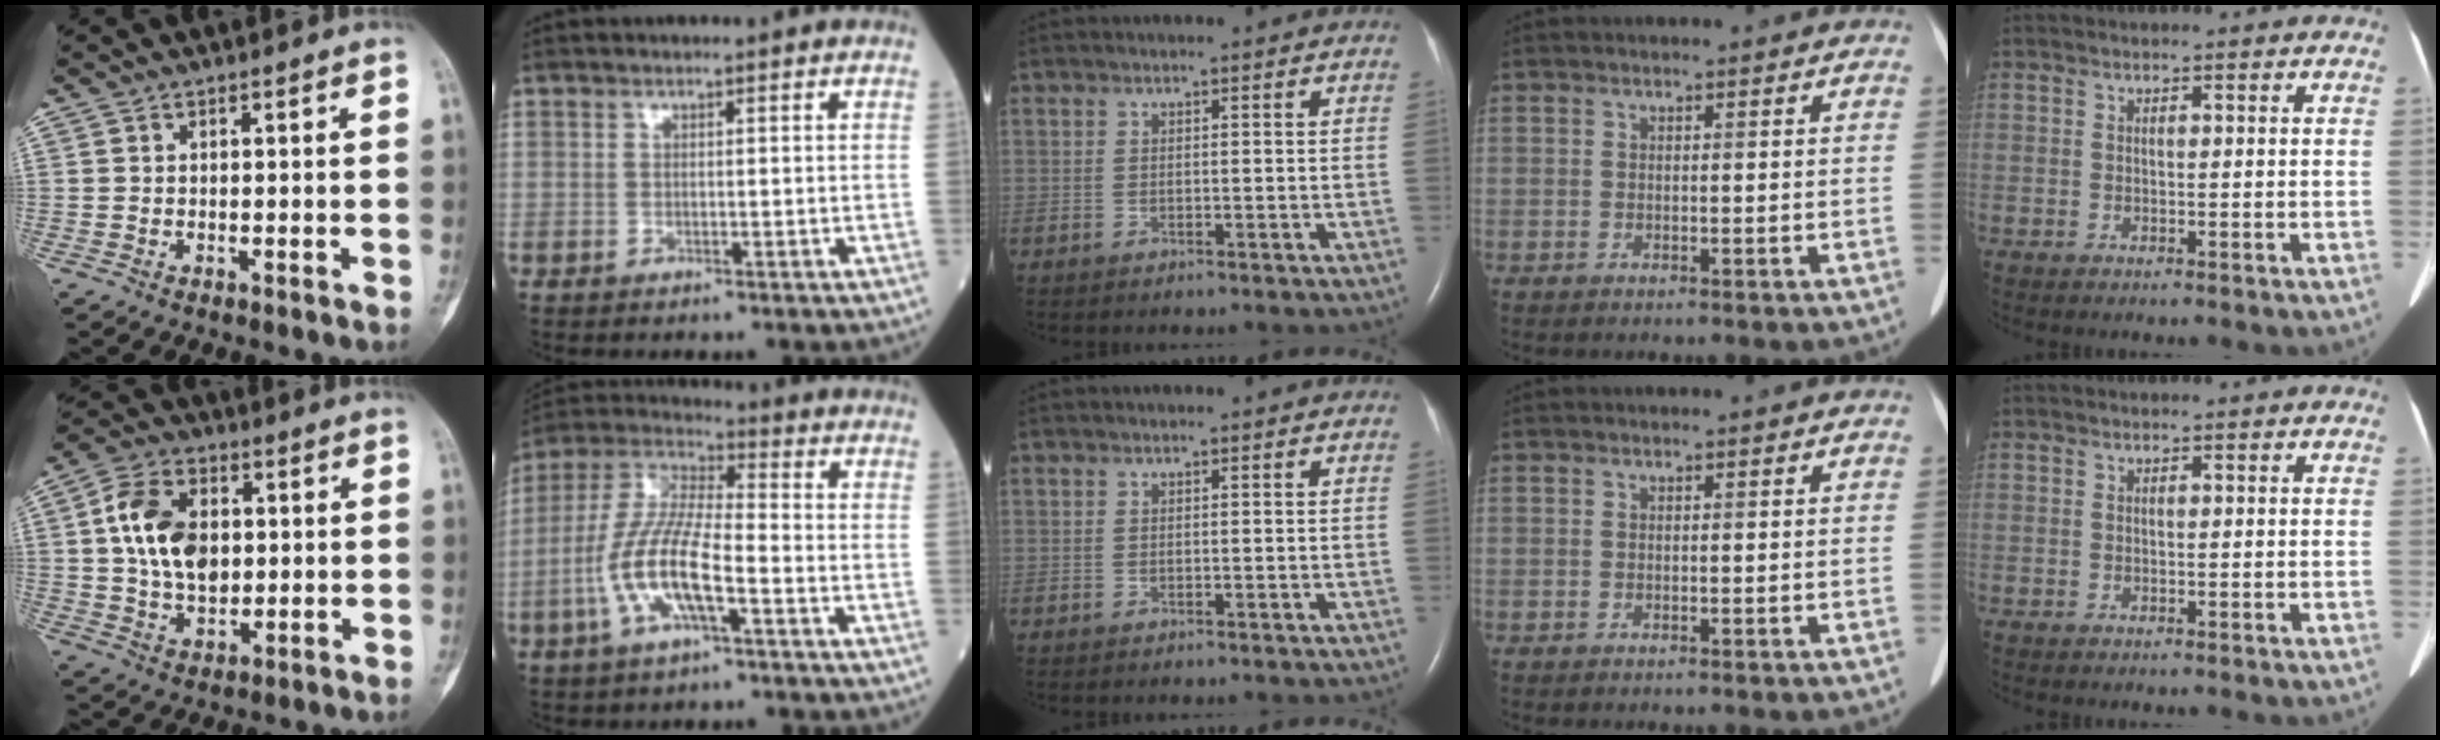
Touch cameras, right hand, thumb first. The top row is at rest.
{"thumb": {"total": 12.9, "force": [1.8, 8.6, 9.5], "torque": [-0.154, 0.003, 0.032]}, "index": {"total": 12.3, "force": [-3.9, 2.8, 11.4], "torque": [-0.247, 0.003, -0.076]}}